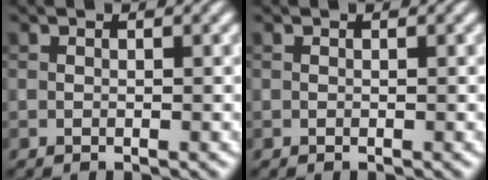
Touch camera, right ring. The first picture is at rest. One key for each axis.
{"total": 0.0}